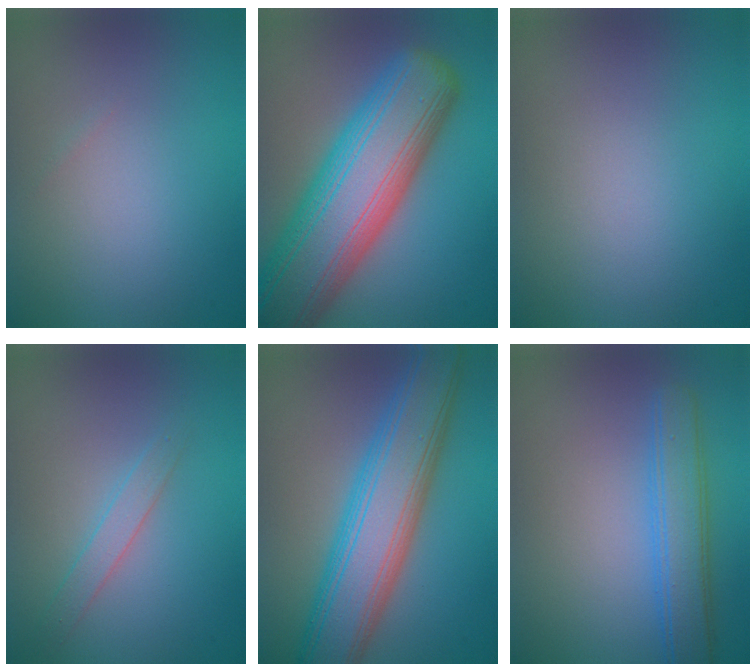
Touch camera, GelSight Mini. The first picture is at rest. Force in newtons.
{"total": 14.4, "press": 14.4, "slide": 0.6}
{"total": 0.0}
{"total": 1.6, "press": 1.6, "slide": 0.1}
{"total": 9.4, "press": 9.4, "slide": 0.1}
{"total": 3.9, "press": 3.9, "slide": 0.2}